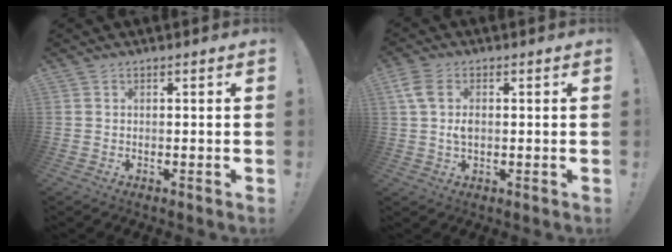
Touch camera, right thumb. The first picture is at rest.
{"total": 5.7, "force": [0.8, 3.5, 4.4], "torque": [-0.090, 0.004, 0.013]}